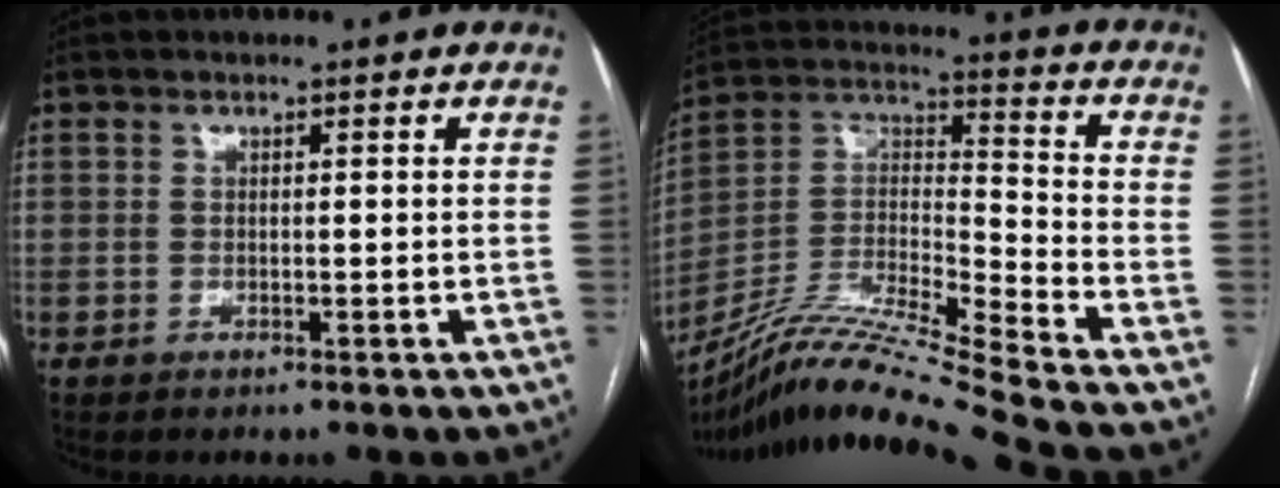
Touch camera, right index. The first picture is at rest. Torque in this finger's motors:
{"motor_torque": [-0.60, -1.26, 0.04, 0.06]}